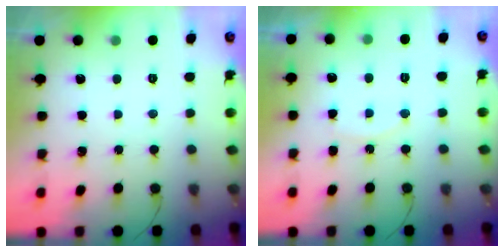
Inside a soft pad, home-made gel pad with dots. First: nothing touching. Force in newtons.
{"total": 7.3, "press": 7.3, "slide": 0.4}